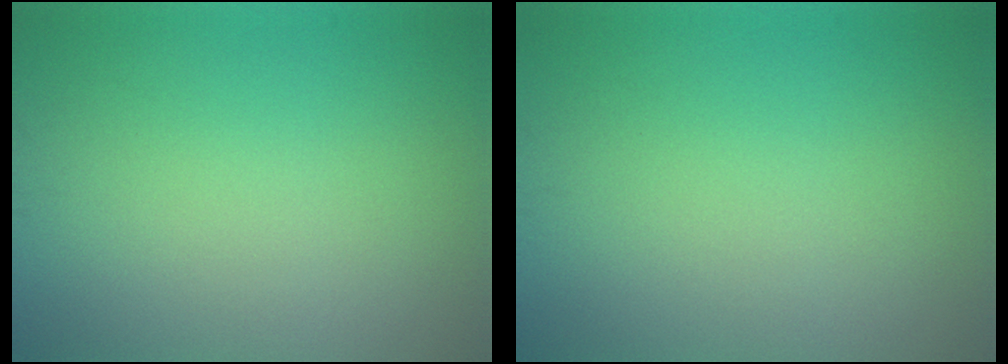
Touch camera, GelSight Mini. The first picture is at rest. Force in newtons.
{"total": 0.0}